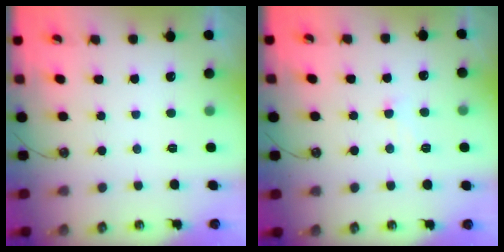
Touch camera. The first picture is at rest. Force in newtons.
{"total": 1.0, "press": 0.8, "slide": 0.5}